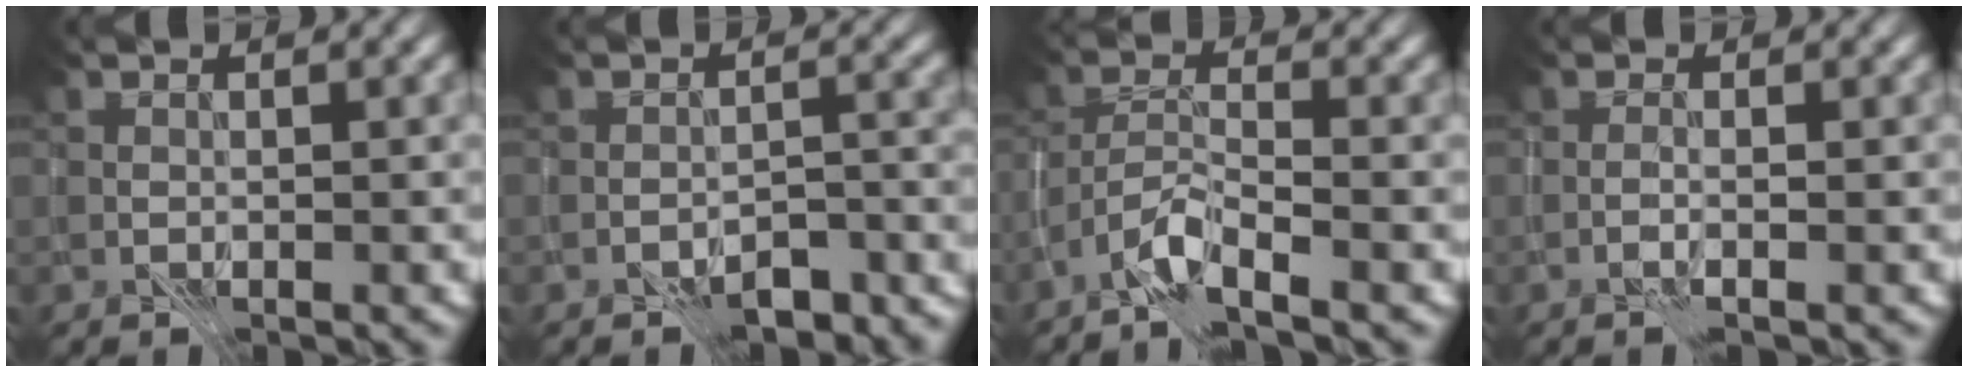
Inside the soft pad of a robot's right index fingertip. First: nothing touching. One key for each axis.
{"total": 5.4, "fx": -4.2, "fy": 1.9, "fz": 2.7, "tx": -0.037, "ty": 0.013, "tz": -0.055}
{"total": 3.4, "fx": -2.2, "fy": 0.7, "fz": 2.4, "tx": -0.050, "ty": 0.002, "tz": -0.053}
{"total": 0.7, "fx": 0.0, "fy": 0.2, "fz": 0.7, "tx": -0.009, "ty": 0.006, "tz": -0.008}